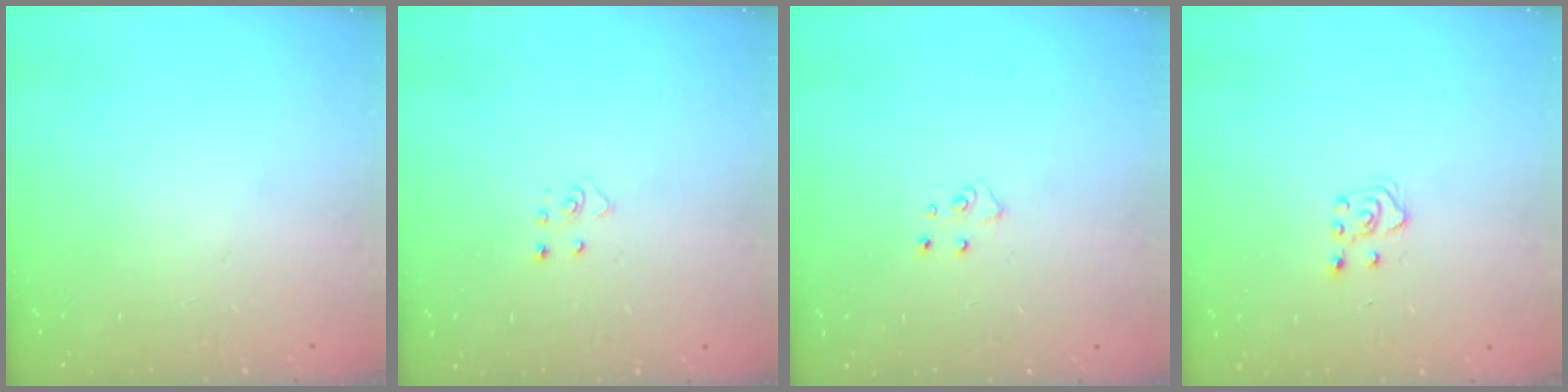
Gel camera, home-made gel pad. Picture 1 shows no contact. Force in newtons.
{"total": 4.1, "press": 4.1, "slide": 0.4}
{"total": 5.1, "press": 5.1, "slide": 0.4}
{"total": 4.9, "press": 4.8, "slide": 0.8}